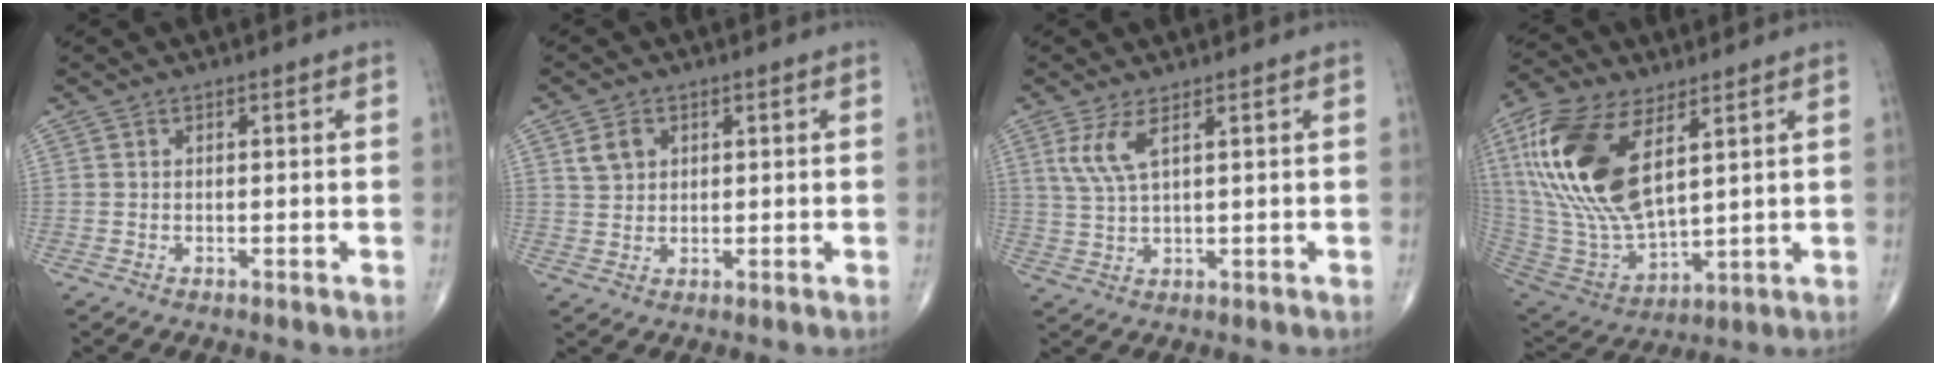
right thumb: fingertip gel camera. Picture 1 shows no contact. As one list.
[{"total": 3.8, "force": [1.6, 3.0, 1.9], "torque": [-0.023, -0.004, 0.033]}, {"total": 5.0, "force": [2.3, 1.3, 4.2], "torque": [-0.103, -0.008, 0.057]}, {"total": 23.6, "force": [8.4, 11.3, 18.9], "torque": [-0.398, -0.030, 0.167]}]